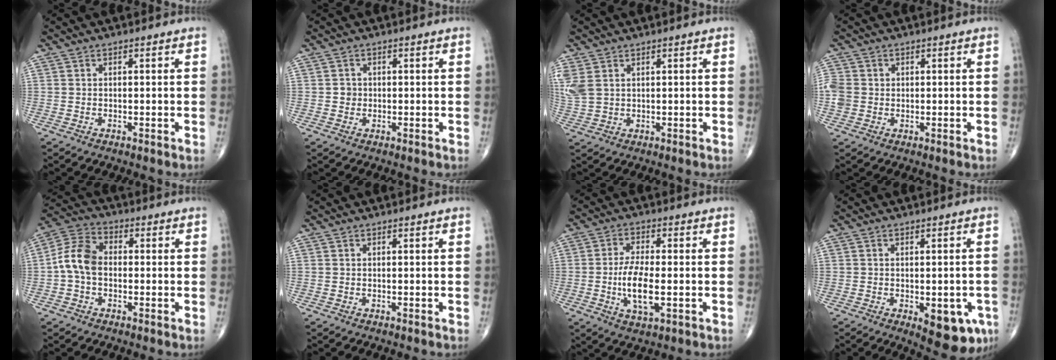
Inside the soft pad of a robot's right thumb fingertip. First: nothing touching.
{"total": 1.5, "force": [0.0, 1.5, 0.4], "torque": [0.002, 0.004, -0.001]}
{"total": 5.4, "force": [2.1, 3.5, 3.5], "torque": [-0.099, 0.004, 0.053]}
{"total": 4.6, "force": [0.2, 4.2, 1.9], "torque": [-0.039, 0.009, 0.007]}
{"total": 8.1, "force": [-0.8, 5.6, 5.7], "torque": [-0.106, 0.026, -0.028]}
{"total": 0.0}
{"total": 8.6, "force": [-1.4, 3.2, 7.8], "torque": [-0.153, -0.002, -0.026]}
{"total": 9.4, "force": [-3.3, 4.2, 7.7], "torque": [-0.072, -0.001, -0.032]}